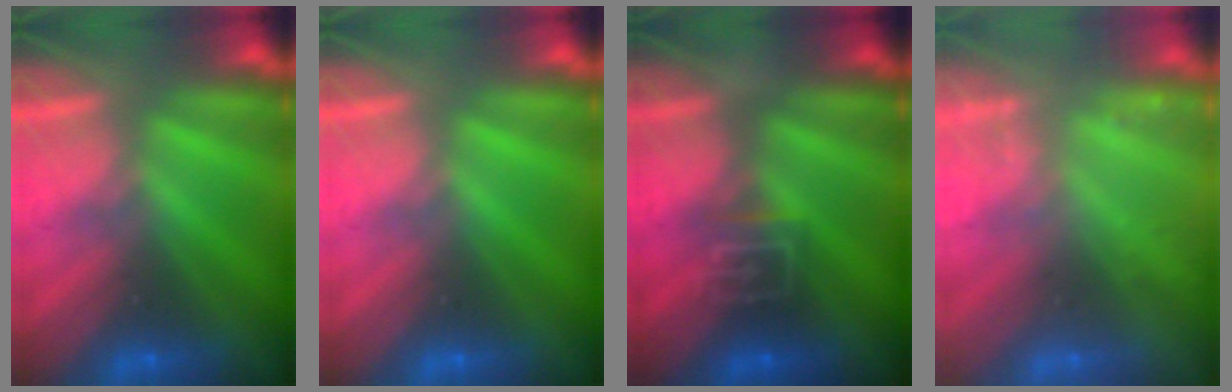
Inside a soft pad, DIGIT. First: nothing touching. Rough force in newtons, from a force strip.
{"total": 0.0}
{"total": 2.9}
{"total": 2.3}